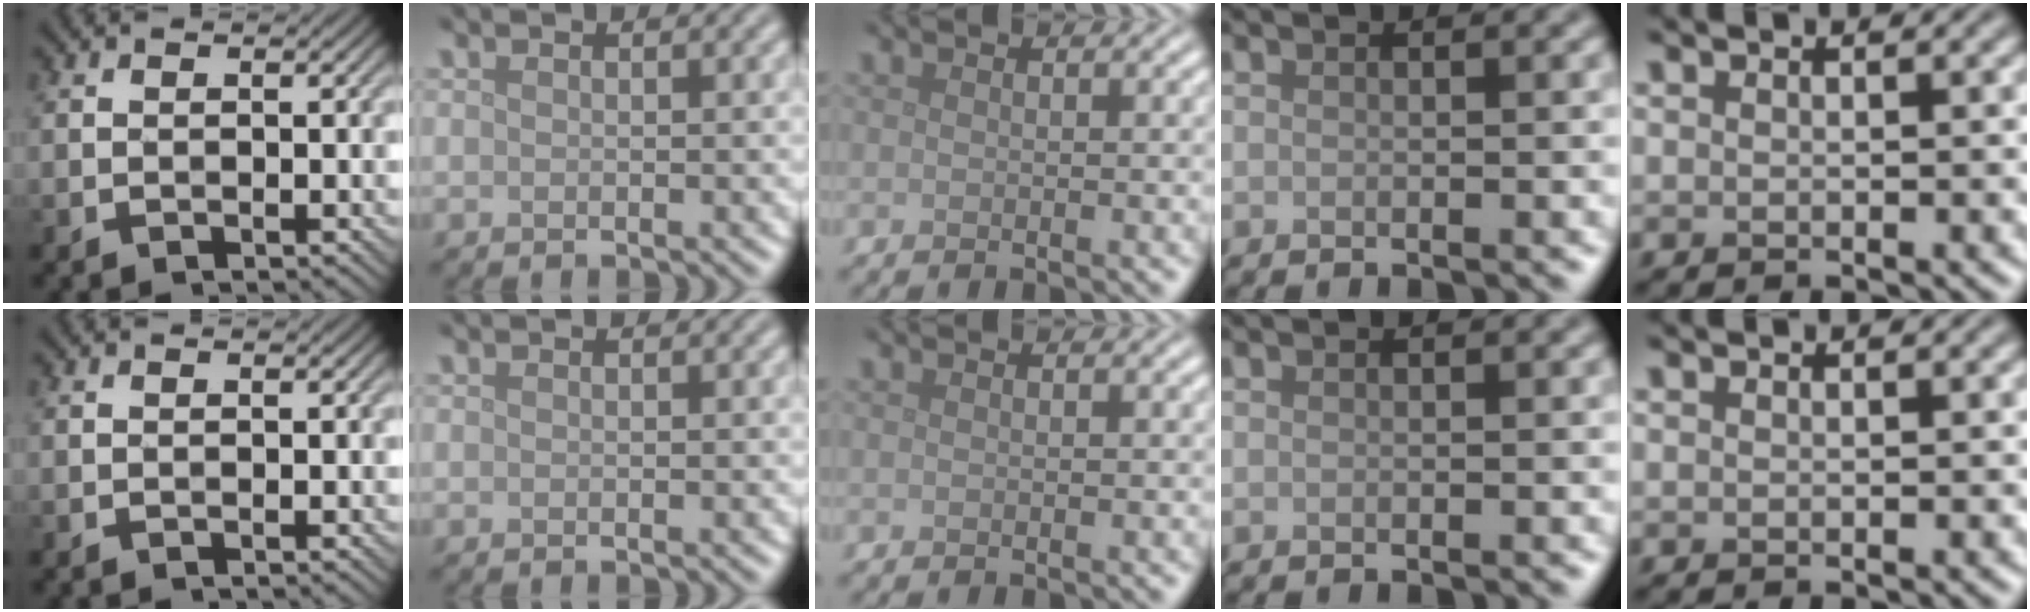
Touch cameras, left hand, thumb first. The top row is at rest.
{}